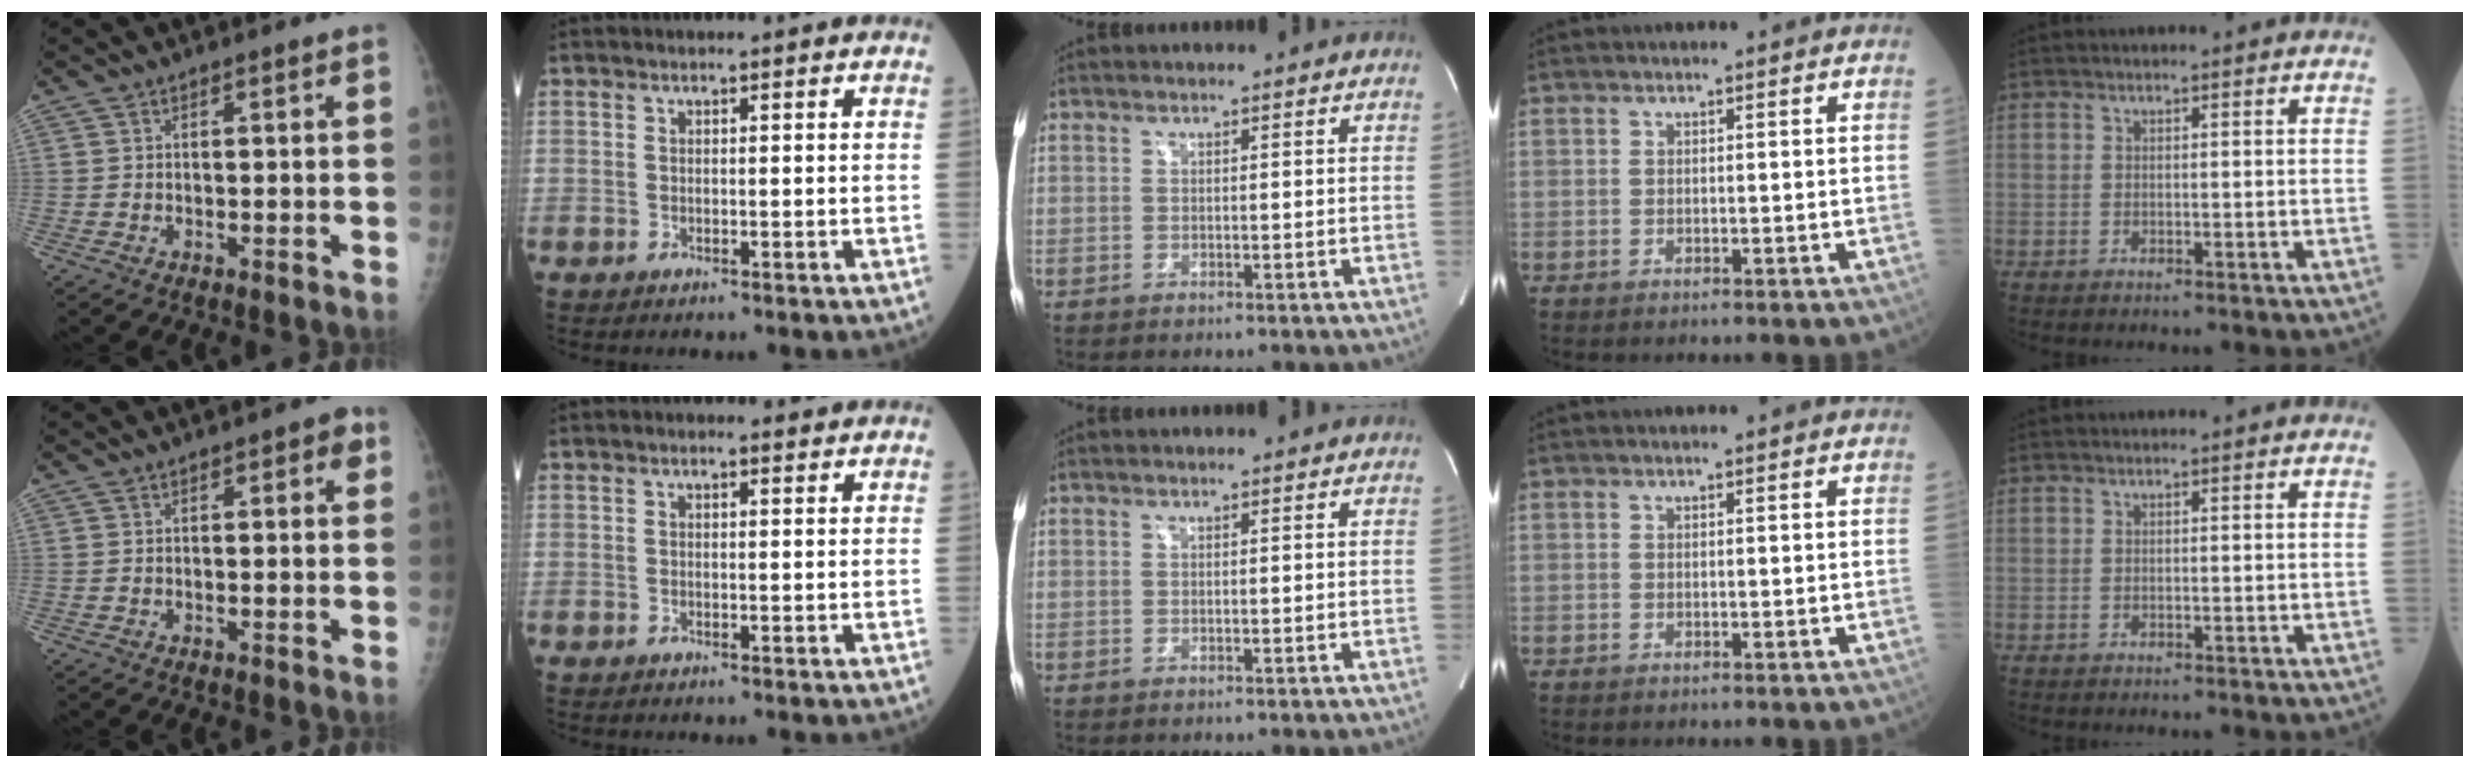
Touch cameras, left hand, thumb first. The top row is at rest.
{"thumb": {"total": 3.3, "force": [1.4, 1.3, 2.7], "torque": [-0.022, 0.000, 0.012]}, "index": {"total": 0.9, "force": [0.5, 0.4, 0.6], "torque": [-0.015, 0.004, 0.005]}}